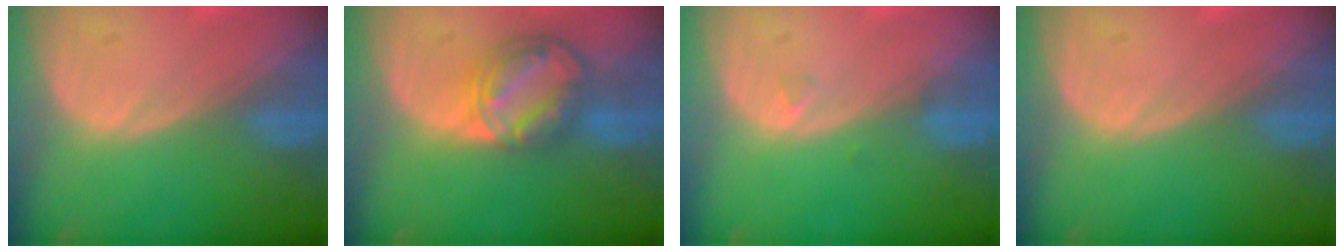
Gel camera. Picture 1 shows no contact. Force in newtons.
{"total": 8.4, "press": 7.0, "slide": 4.6}
{"total": 0.7, "press": 0.7, "slide": 0.2}
{"total": 0.0}